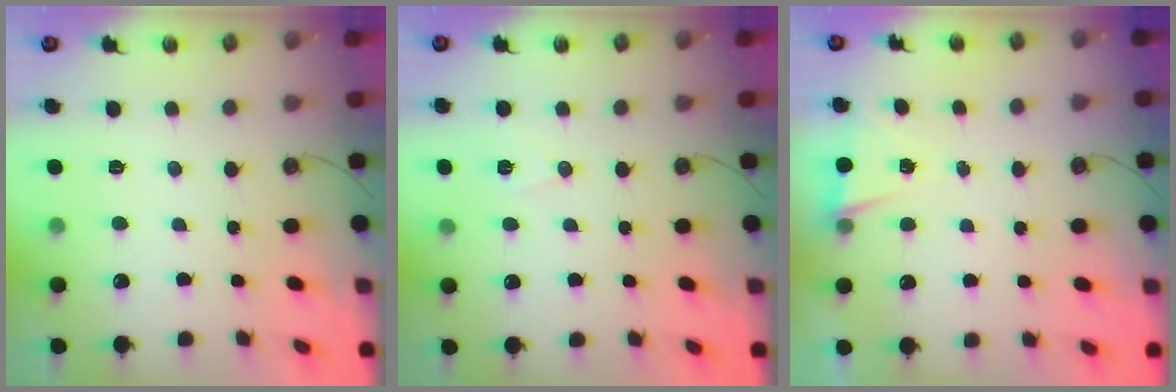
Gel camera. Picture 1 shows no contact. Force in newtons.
{"total": 7.2, "press": 5.7, "slide": 4.3}
{"total": 1.3, "press": 0.7, "slide": 1.1}